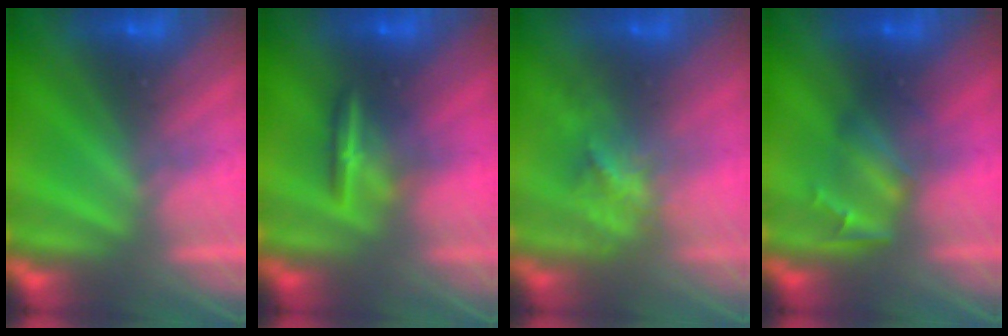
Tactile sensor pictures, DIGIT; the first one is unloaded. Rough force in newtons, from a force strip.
{"total": 7.7}
{"total": 2.8}
{"total": 2.5}